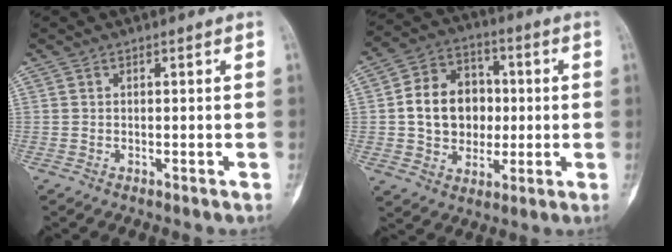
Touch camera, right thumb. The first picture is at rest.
{"total": 13.9, "force": [0.4, 11.2, 8.2], "torque": [-0.093, 0.019, 0.006]}